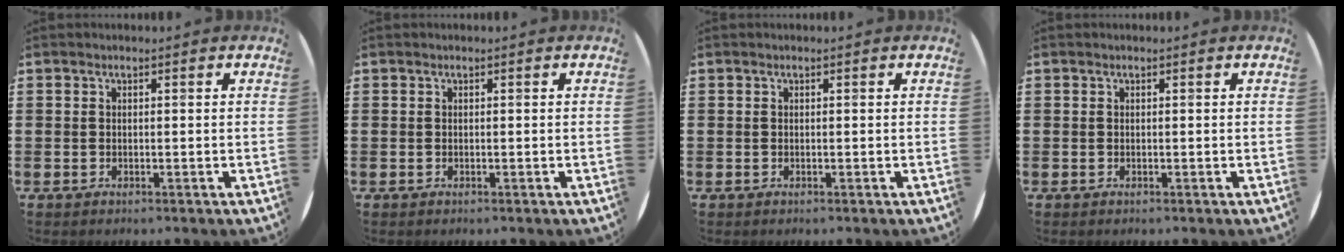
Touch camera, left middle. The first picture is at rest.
{"total": 0.0}
{"total": 0.0}
{"total": 0.0}